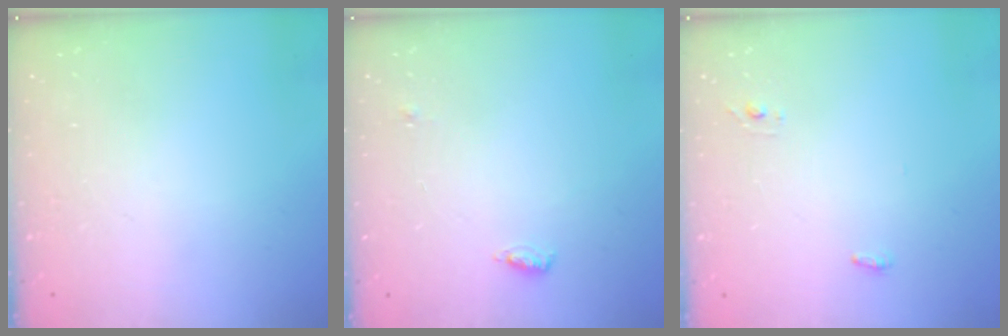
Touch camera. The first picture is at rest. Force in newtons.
{"total": 4.5, "press": 4.3, "slide": 1.2}
{"total": 7.6, "press": 3.8, "slide": 6.6}